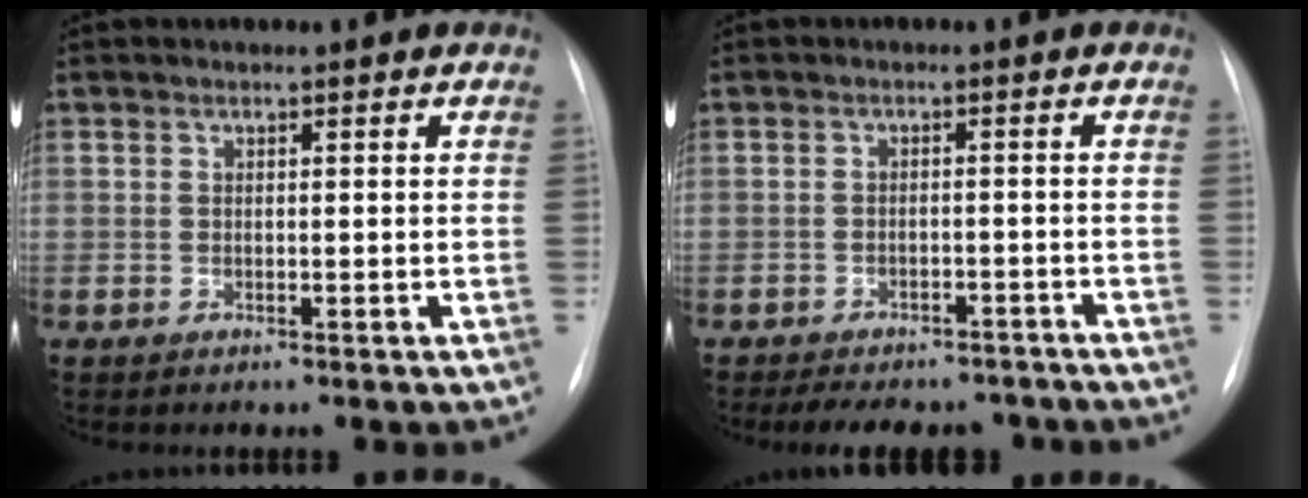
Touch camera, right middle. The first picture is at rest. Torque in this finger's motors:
{"motor_torque": [0.13, -0.12, 0.08, 0.03]}